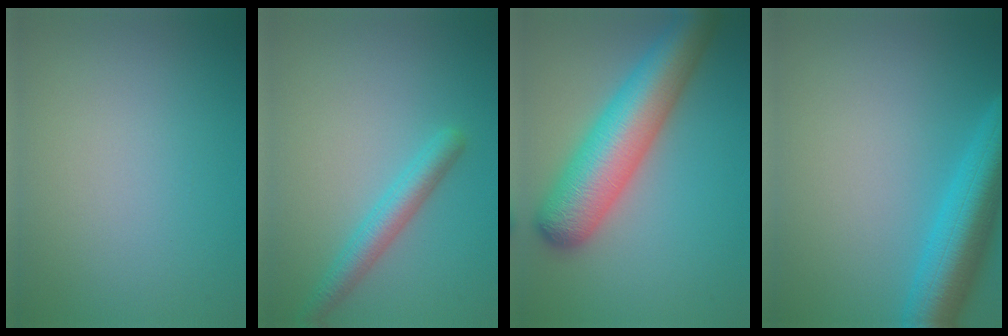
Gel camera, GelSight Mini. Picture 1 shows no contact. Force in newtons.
{"total": 2.9, "press": 2.9, "slide": 0.1}
{"total": 9.5, "press": 9.5, "slide": 0.4}
{"total": 7.2, "press": 7.2, "slide": 0.4}